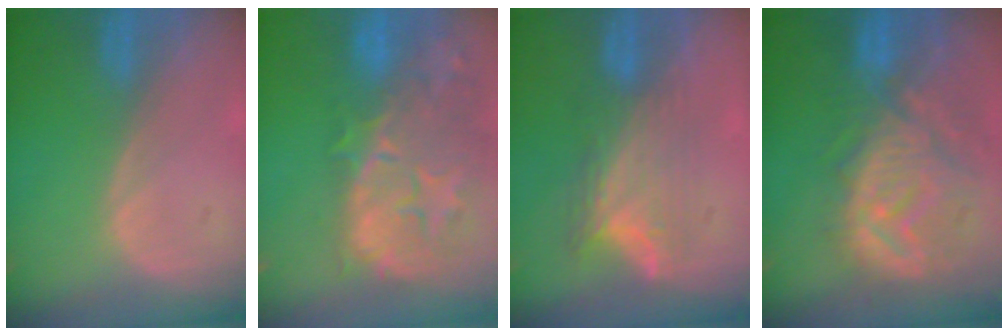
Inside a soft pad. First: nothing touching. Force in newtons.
{"total": 14.7, "press": 11.8, "slide": 8.7}
{"total": 7.9, "press": 6.8, "slide": 4.1}
{"total": 12.4, "press": 11.0, "slide": 5.6}